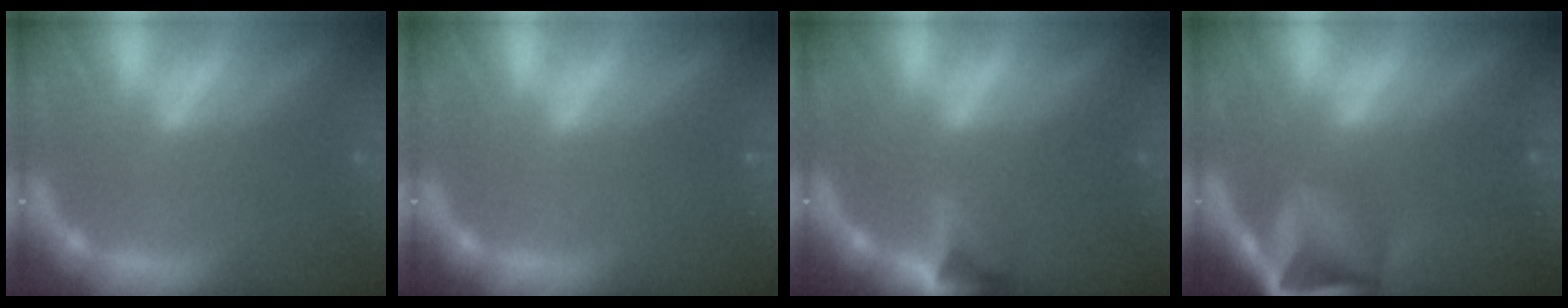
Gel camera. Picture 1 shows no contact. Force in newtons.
{"total": 0.0}
{"total": 3.4}
{"total": 7.4}